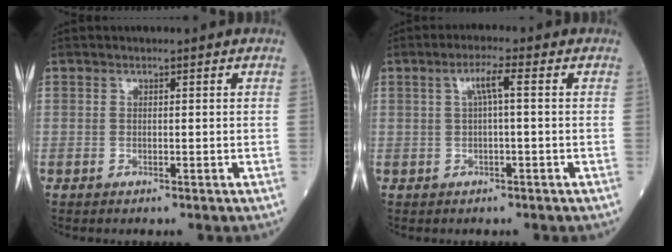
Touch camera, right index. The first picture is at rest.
{"total": 3.2, "force": [0.6, 0.1, 3.1], "torque": [-0.059, 0.011, 0.012]}